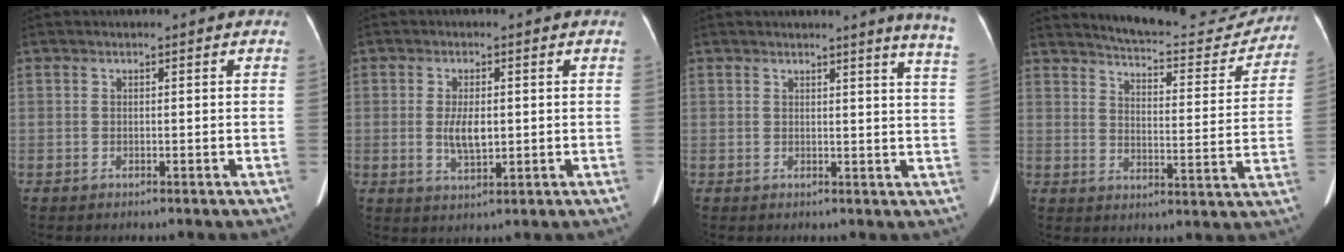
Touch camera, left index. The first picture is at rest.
{"total": 4.4, "force": [0.0, 1.7, 4.0], "torque": [-0.081, -0.003, 0.006]}
{"total": 7.7, "force": [6.8, -1.3, 3.4], "torque": [-0.032, -0.056, 0.047]}
{"total": 16.6, "force": [15.9, 2.9, 4.0], "torque": [-0.045, -0.032, 0.196]}